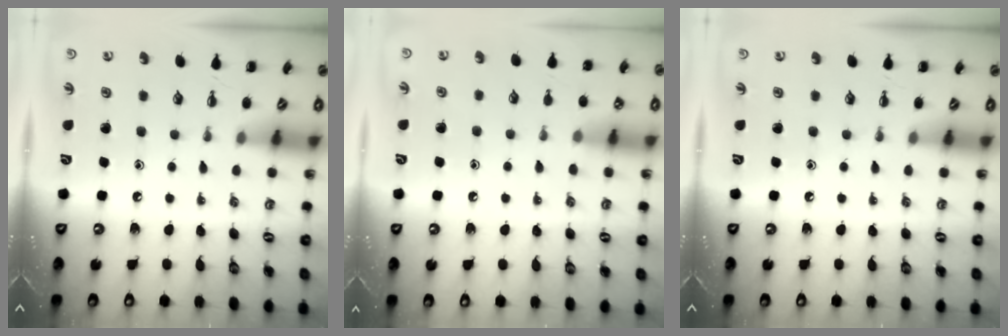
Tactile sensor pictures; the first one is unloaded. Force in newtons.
{"total": 6.8, "press": 6.4, "slide": 2.3}
{"total": 0.0}